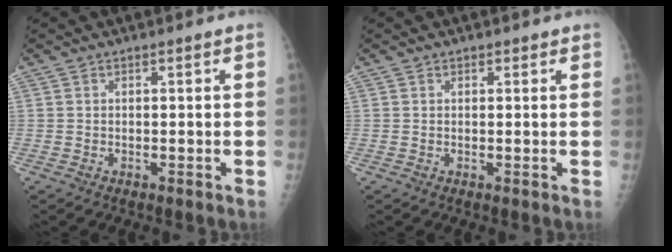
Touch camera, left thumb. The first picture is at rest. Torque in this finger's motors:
{"motor_torque": [-0.29, -0.10, -0.02, -0.03, 0.01]}